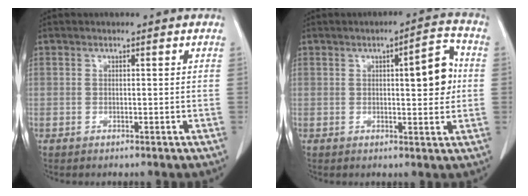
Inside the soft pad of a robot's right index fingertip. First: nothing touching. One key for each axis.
{"total": 7.4, "fx": 0.9, "fy": 1.8, "fz": 7.1, "tx": -0.095, "ty": 0.013, "tz": 0.012}